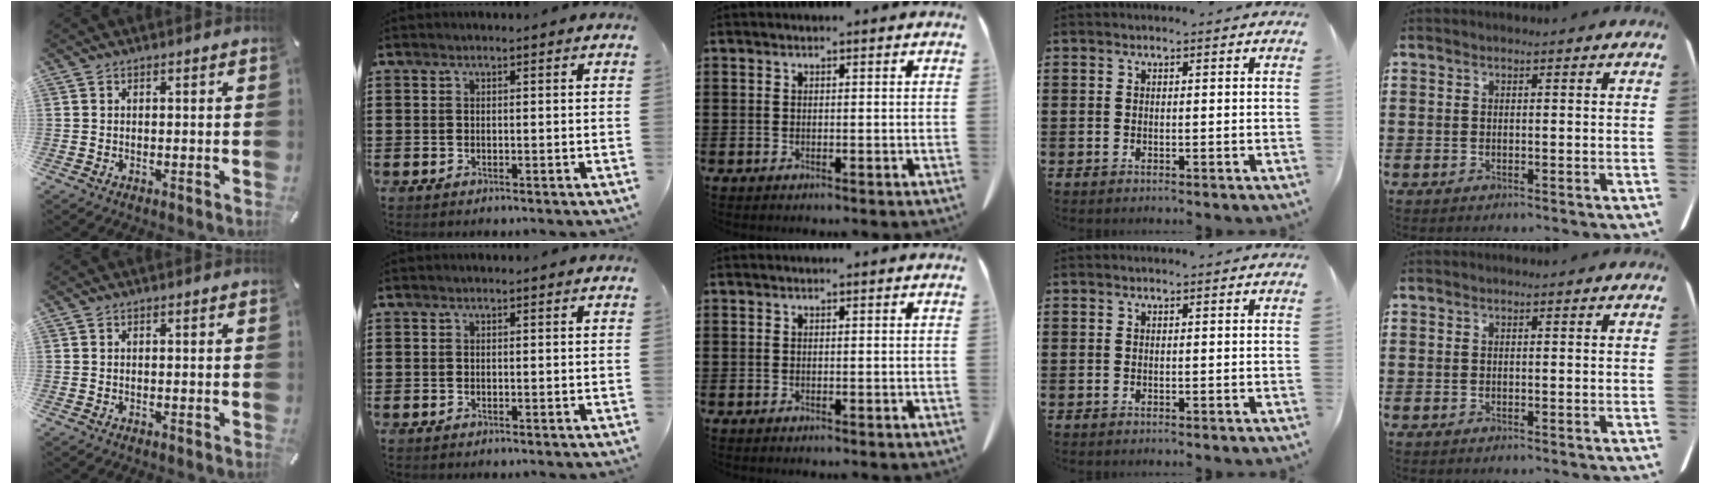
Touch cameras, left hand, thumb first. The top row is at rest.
{}